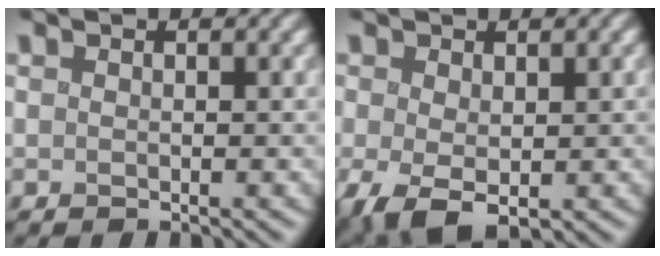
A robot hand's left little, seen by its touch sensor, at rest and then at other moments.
{"total": 3.6, "force": [-1.2, 1.8, 3.0], "torque": [-0.064, -0.007, -0.013]}